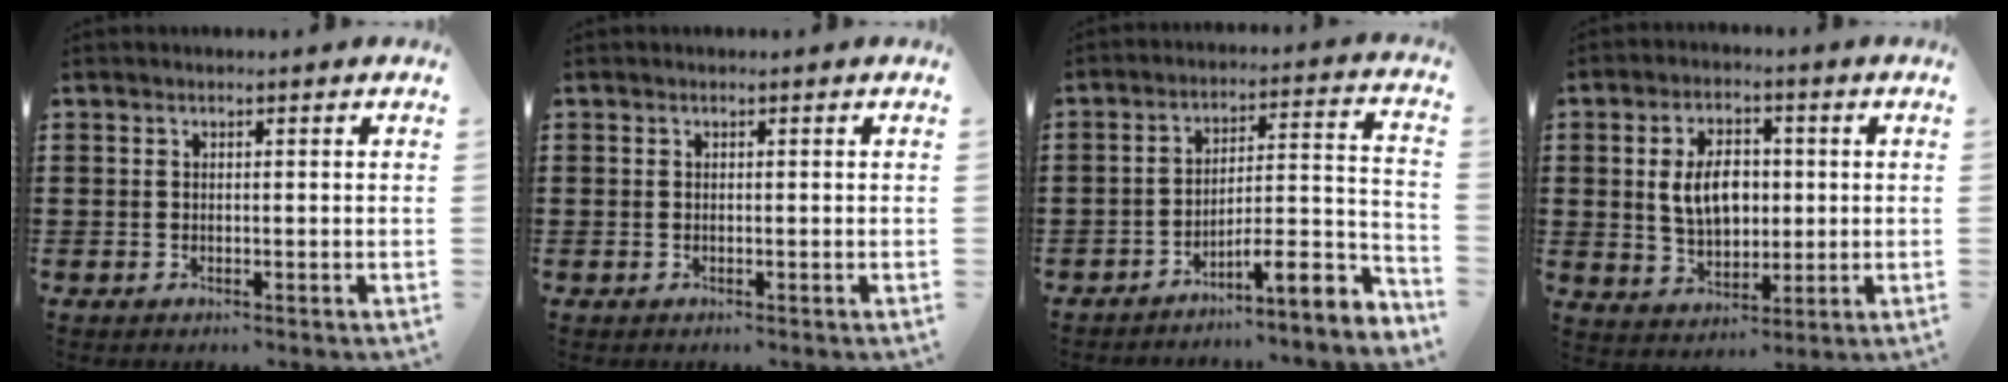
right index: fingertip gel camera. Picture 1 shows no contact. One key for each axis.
{"total": 0.0}
{"total": 6.9, "fx": -5.3, "fy": 0.7, "fz": 4.4, "tx": -0.062, "ty": -0.017, "tz": -0.103}
{"total": 7.3, "fx": 0.7, "fy": 4.7, "fz": 5.6, "tx": -0.115, "ty": 0.004, "tz": 0.004}